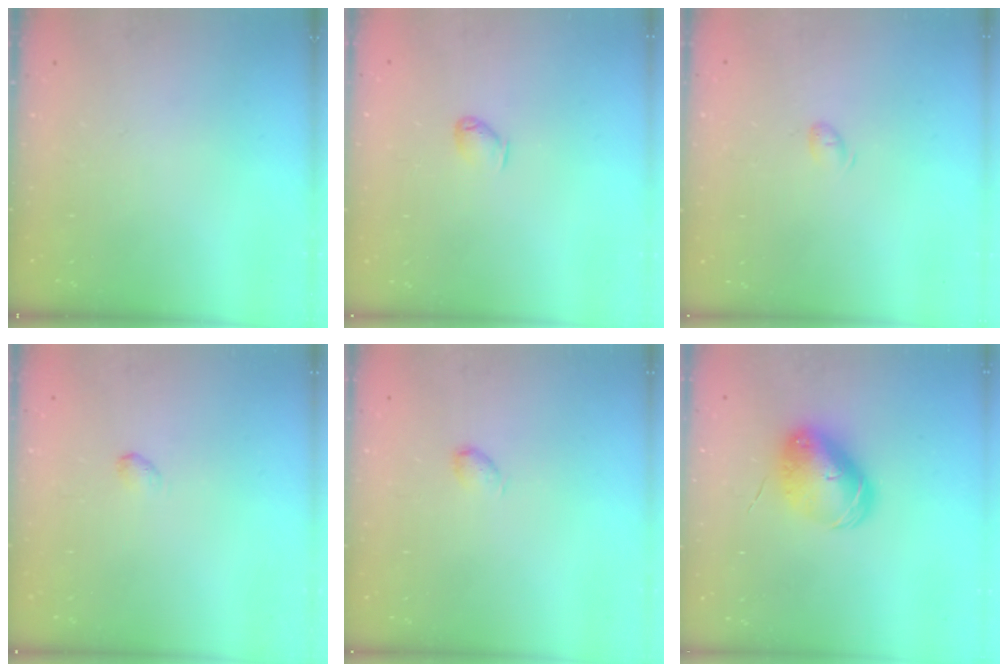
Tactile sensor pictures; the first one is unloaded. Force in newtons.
{"total": 3.2, "press": 3.2, "slide": 0.6}
{"total": 3.9, "press": 3.8, "slide": 0.5}
{"total": 2.8, "press": 2.7, "slide": 0.5}
{"total": 3.8, "press": 3.8, "slide": 0.7}
{"total": 9.9, "press": 9.8, "slide": 1.4}